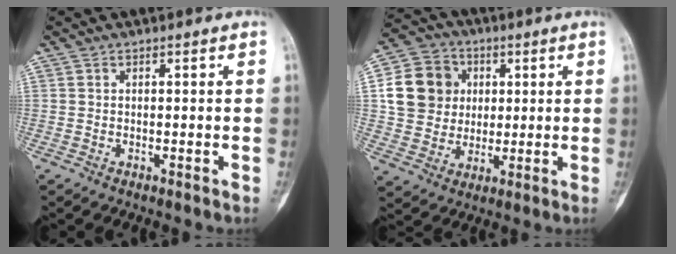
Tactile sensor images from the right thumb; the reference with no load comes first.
{"total": 13.3, "force": [2.5, 11.9, 5.4], "torque": [-0.077, 0.008, 0.044]}